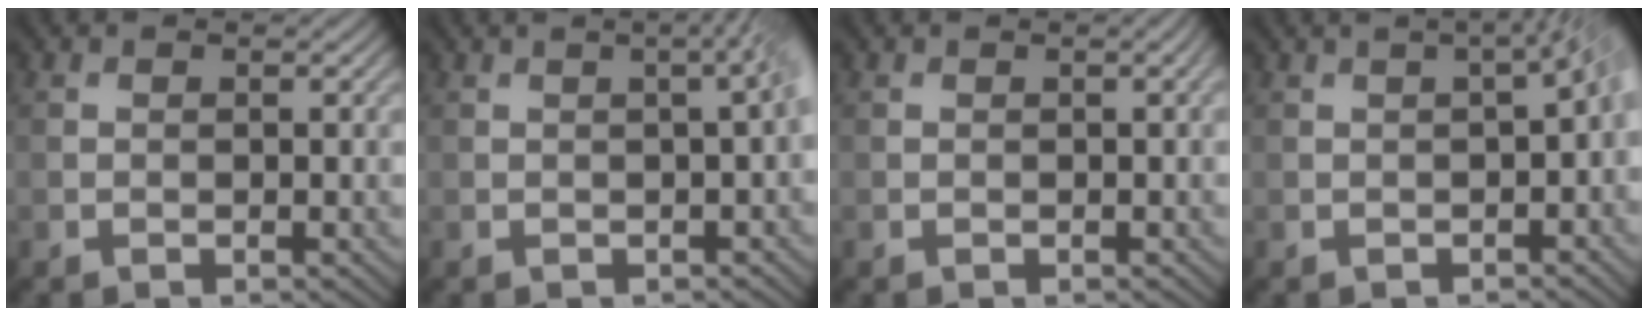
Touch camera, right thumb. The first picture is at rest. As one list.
[{"total": 3.7, "force": [0.2, 0.9, 3.6], "torque": [-0.033, 0.016, 0.003]}, {"total": 0.6, "force": [0.1, 0.0, 0.6], "torque": [-0.008, 0.005, 0.002]}, {"total": 4.8, "force": [-0.3, 1.7, 4.5], "torque": [-0.047, 0.003, 0.002]}]